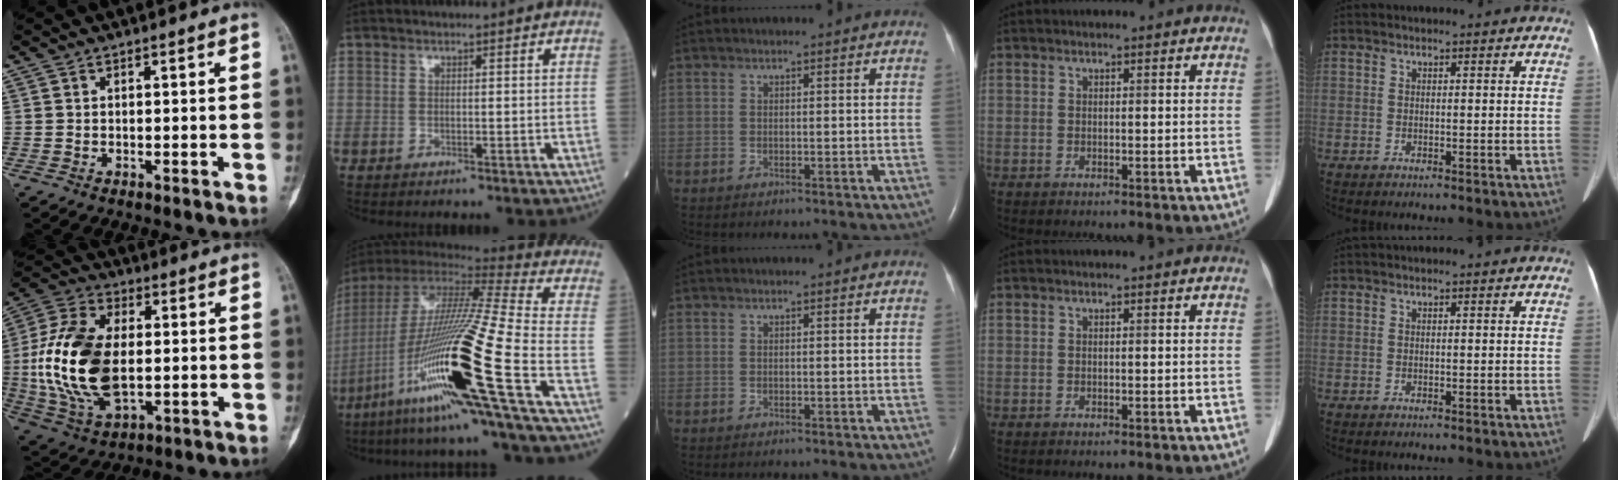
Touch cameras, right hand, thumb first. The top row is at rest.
{"thumb": {"total": 20.6, "force": [-0.3, 11.8, 16.9], "torque": [-0.351, -0.001, 0.003]}, "index": {"total": 27.8, "force": [-10.9, -0.6, 25.5], "torque": [-0.486, -0.052, -0.203]}}